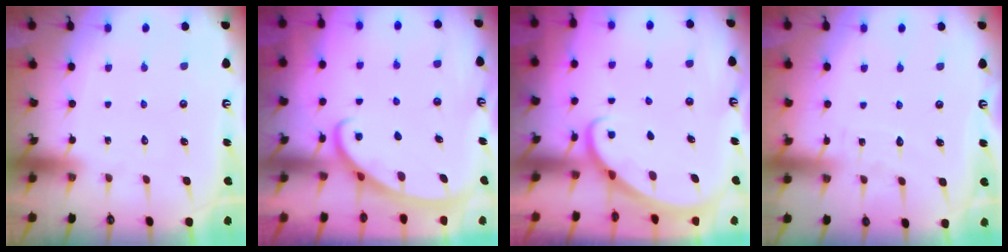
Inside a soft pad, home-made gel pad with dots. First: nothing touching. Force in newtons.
{"total": 2.8, "press": 2.8, "slide": 0.3}
{"total": 2.3, "press": 2.3, "slide": 0.1}
{"total": 3.0, "press": 3.0, "slide": 0.4}